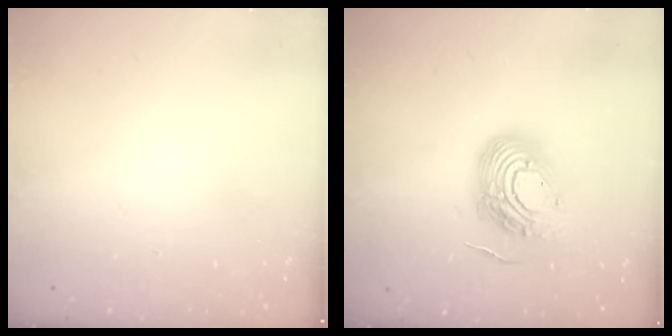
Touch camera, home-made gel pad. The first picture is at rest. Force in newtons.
{"total": 14.5, "press": 14.5, "slide": 1.5}